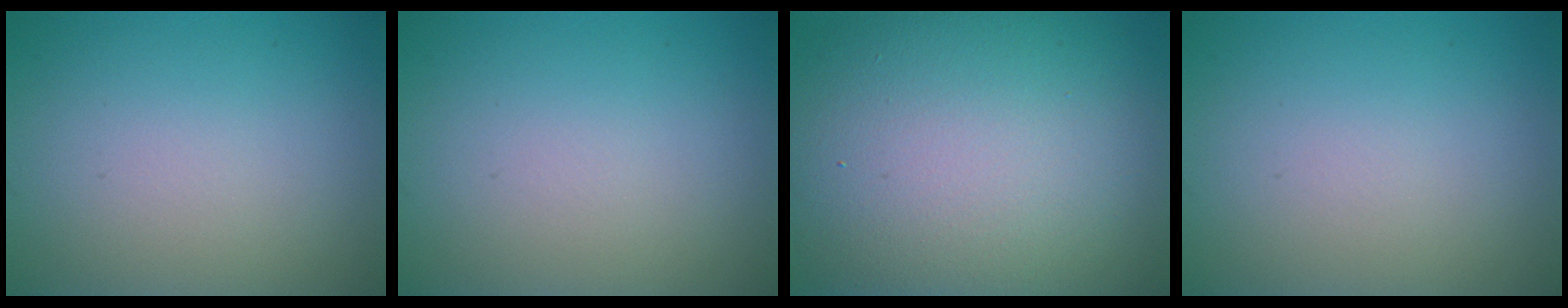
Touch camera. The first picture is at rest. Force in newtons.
{"total": 0.0}
{"total": 16.0, "press": 16.0, "slide": 1.3}
{"total": 0.0}